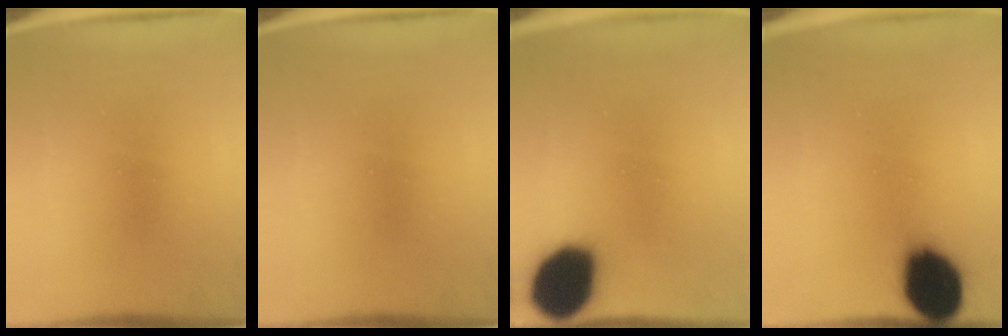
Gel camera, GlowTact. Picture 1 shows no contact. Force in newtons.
{"total": 0.0}
{"total": 18.8}
{"total": 13.7}